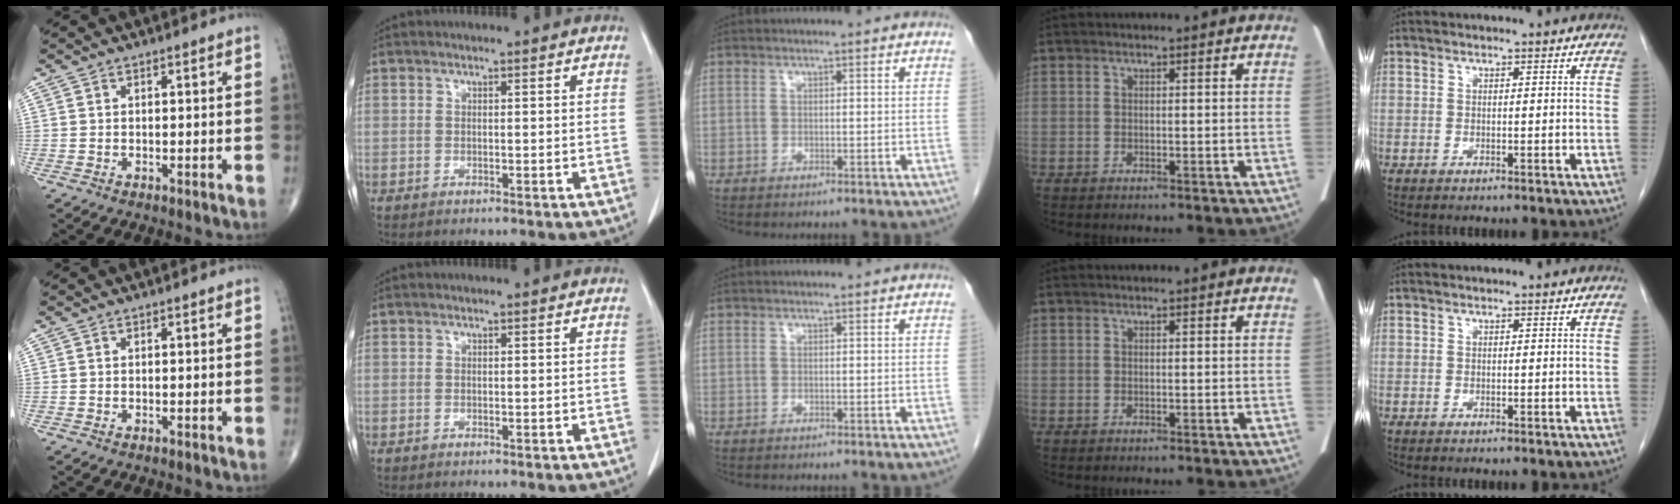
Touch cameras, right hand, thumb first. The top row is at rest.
{}